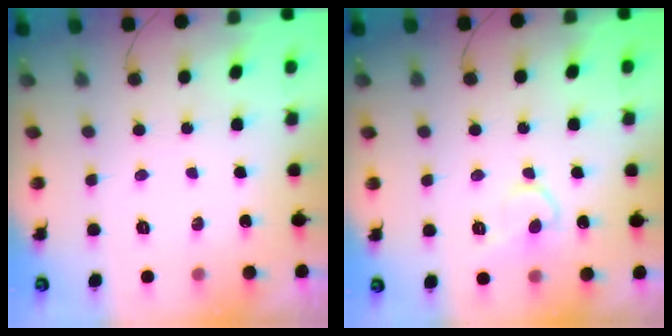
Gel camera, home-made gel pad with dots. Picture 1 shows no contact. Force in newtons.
{"total": 9.5, "press": 9.5, "slide": 0.9}